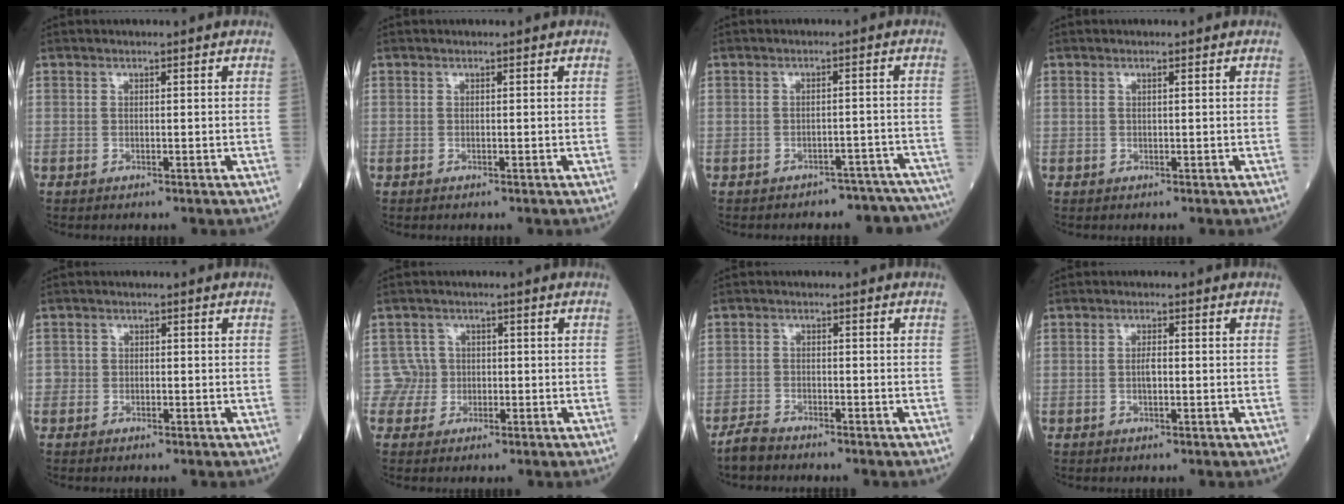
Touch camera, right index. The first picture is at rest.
{"total": 0.0}
{"total": 11.2, "force": [-10.4, 3.9, 1.2], "torque": [0.005, 0.020, -0.107]}
{"total": 0.5, "force": [0.2, 0.0, 0.5], "torque": [-0.014, 0.005, 0.004]}
{"total": 1.5, "force": [-0.6, 1.3, 0.5], "torque": [-0.001, 0.006, -0.012]}
{"total": 3.0, "force": [-0.4, 2.9, -0.6], "torque": [0.028, 0.011, -0.013]}
{"total": 2.9, "force": [-2.8, 0.5, 0.6], "torque": [-0.016, -0.006, -0.055]}
{"total": 1.9, "force": [-0.3, 0.5, 1.8], "torque": [-0.037, 0.002, -0.006]}